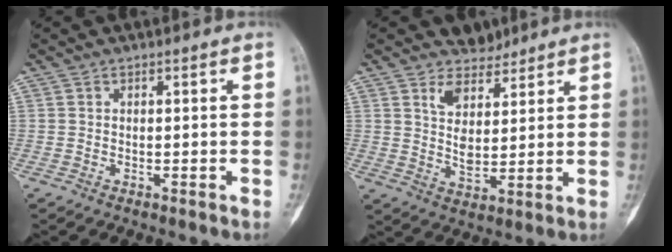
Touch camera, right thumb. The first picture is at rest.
{"total": 6.7, "force": [5.1, 3.8, 2.3], "torque": [-0.023, -0.043, 0.098]}